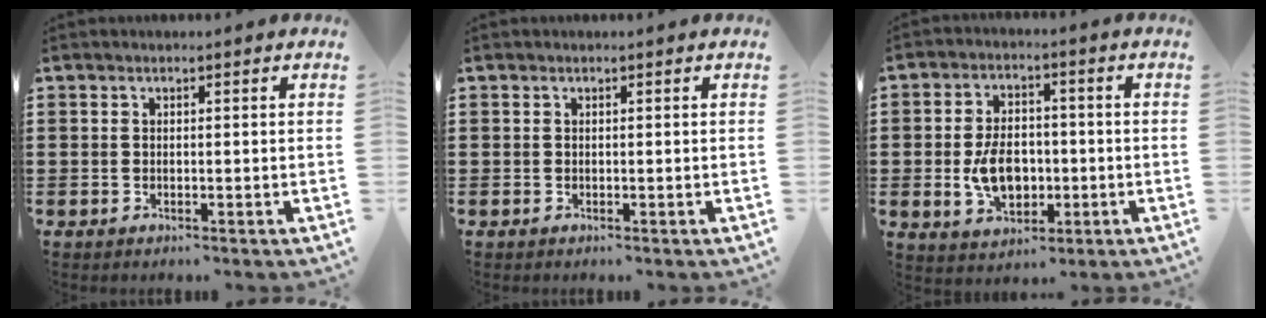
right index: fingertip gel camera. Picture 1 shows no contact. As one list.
[{"total": 0.0}, {"total": 7.7, "force": [-1.3, 5.1, 5.6], "torque": [-0.113, 0.003, -0.026]}]